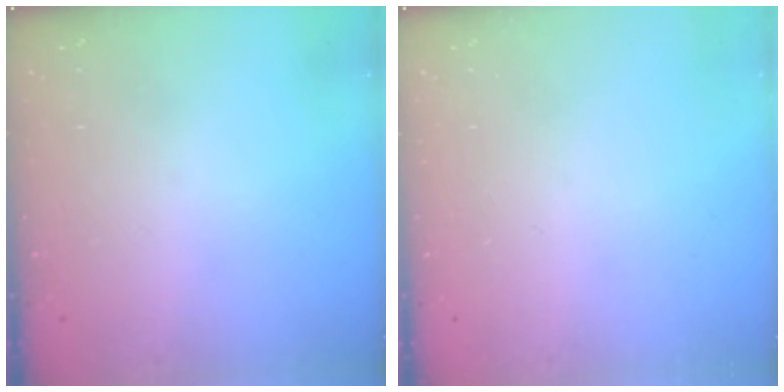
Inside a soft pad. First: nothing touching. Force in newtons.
{"total": 0.0}